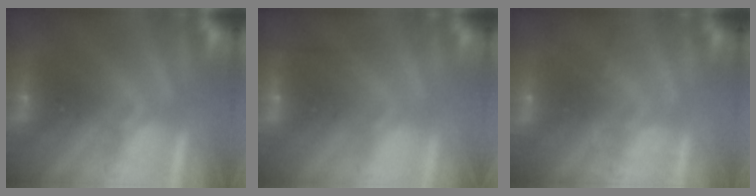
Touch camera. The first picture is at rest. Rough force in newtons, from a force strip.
{"total": 2.3}
{"total": 2.0}